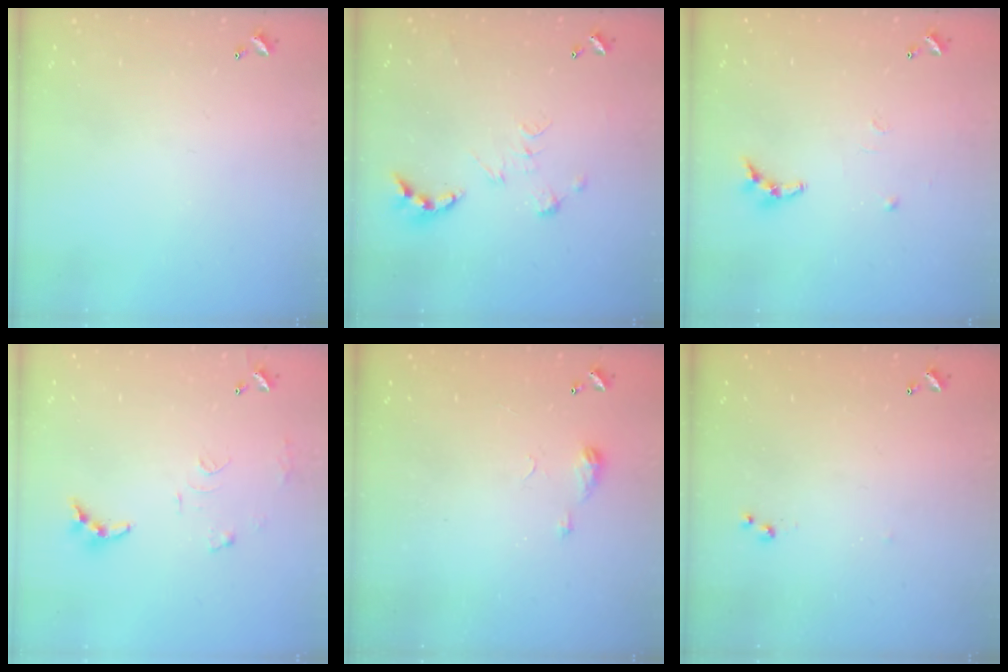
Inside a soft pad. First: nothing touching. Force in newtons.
{"total": 0.0}
{"total": 6.6, "press": 6.5, "slide": 0.6}
{"total": 9.3, "press": 9.3, "slide": 0.6}
{"total": 5.4, "press": 5.3, "slide": 0.8}
{"total": 4.8, "press": 4.7, "slide": 0.4}